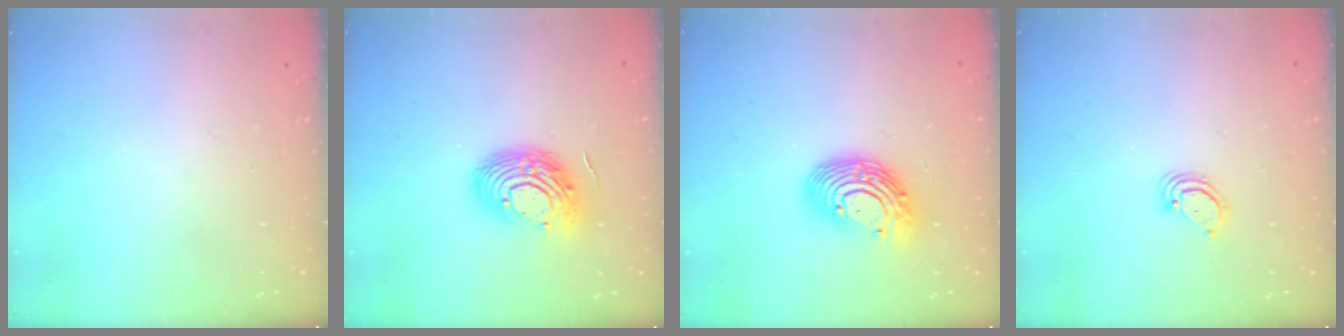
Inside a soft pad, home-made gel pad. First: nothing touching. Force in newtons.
{"total": 14.5, "press": 14.5, "slide": 1.0}
{"total": 13.2, "press": 13.2, "slide": 0.8}
{"total": 2.8, "press": 2.8, "slide": 0.3}